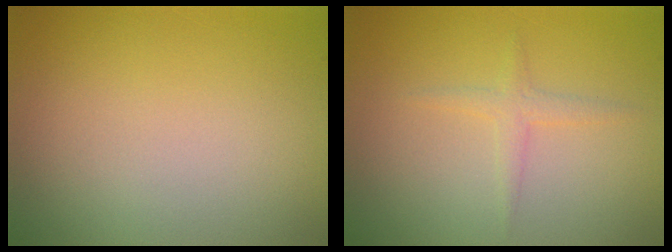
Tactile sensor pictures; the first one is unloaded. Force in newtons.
{"total": 1.2, "press": 1.2, "slide": 0.0}